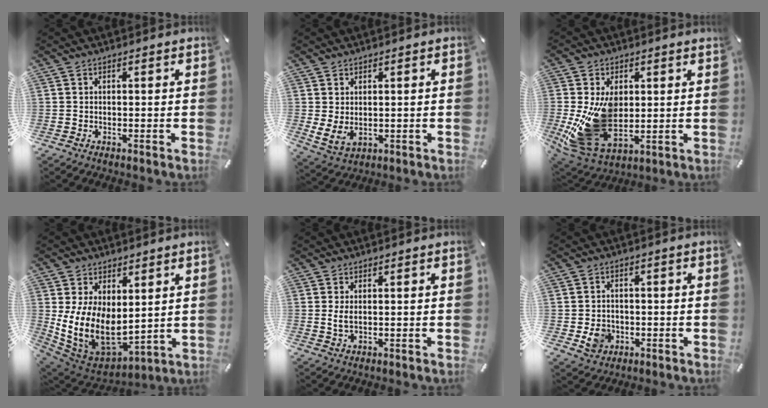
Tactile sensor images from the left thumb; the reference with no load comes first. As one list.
[{"total": 3.9, "force": [0.8, 3.0, 2.4], "torque": [-0.050, -0.007, 0.015]}, {"total": 15.8, "force": [1.2, 10.7, 11.5], "torque": [-0.238, -0.023, 0.027]}, {"total": 12.5, "force": [1.3, 9.1, 8.5], "torque": [-0.177, -0.041, 0.033]}, {"total": 2.2, "force": [0.5, 0.9, 2.0], "torque": [-0.040, 0.003, 0.008]}, {"total": 5.2, "force": [-1.2, 4.7, 1.8], "torque": [-0.020, -0.002, -0.023]}]